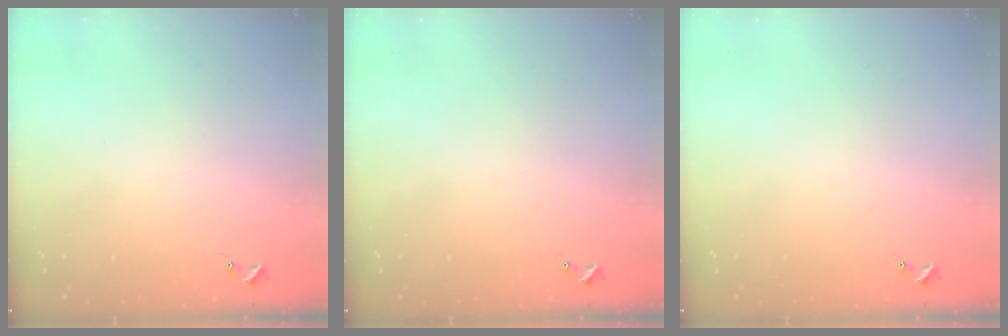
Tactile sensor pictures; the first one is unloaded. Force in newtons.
{"total": 0.0}
{"total": 0.0}